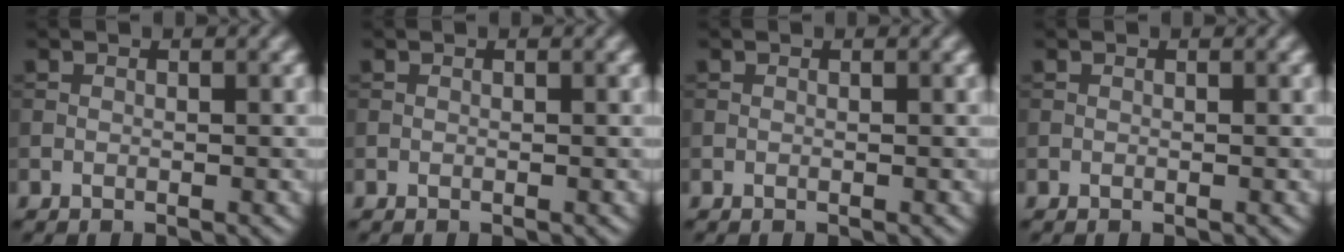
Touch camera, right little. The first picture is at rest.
{"total": 0.0}
{"total": 0.0}
{"total": 0.0}